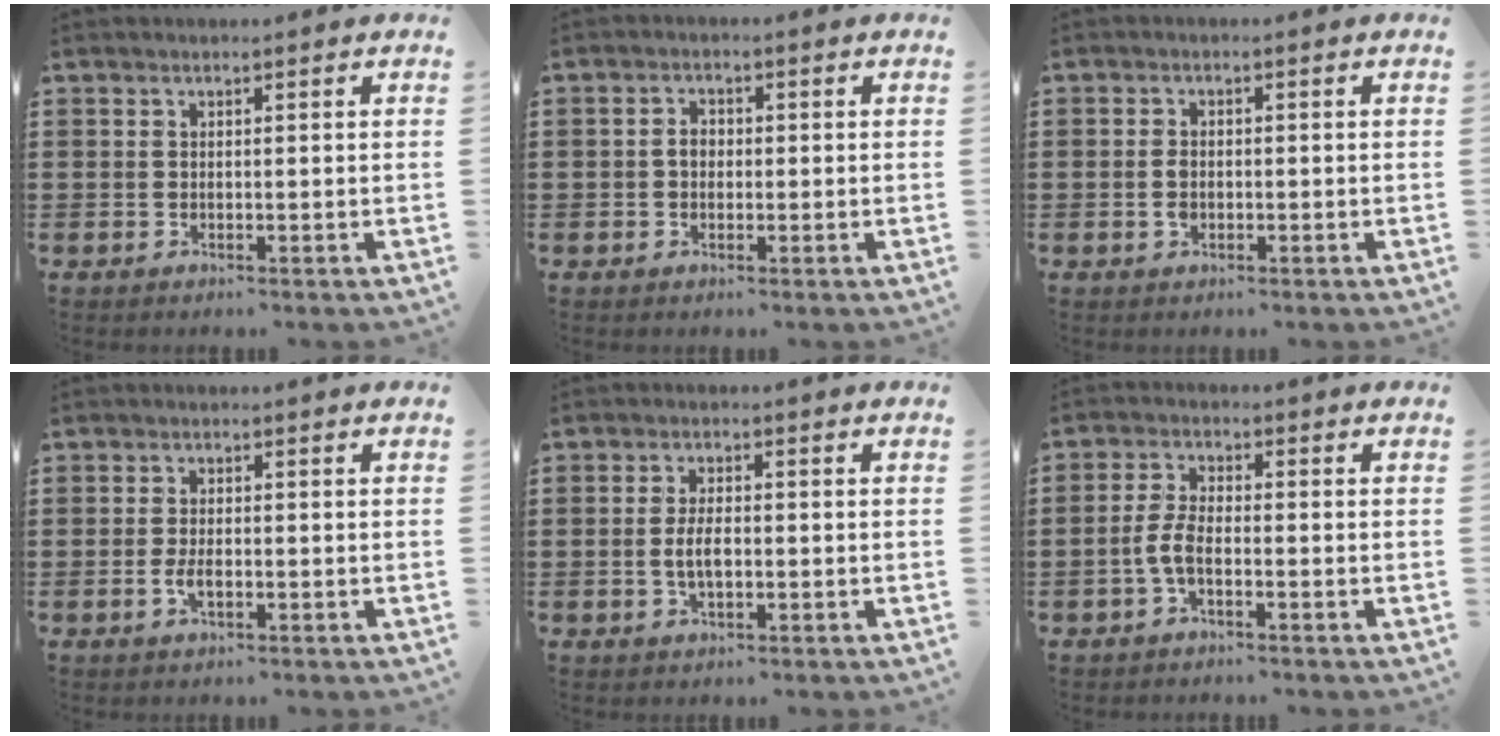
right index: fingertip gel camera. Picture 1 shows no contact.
{"total": 1.8, "force": [-0.1, 1.1, 1.4], "torque": [-0.026, 0.006, -0.004]}
{"total": 1.9, "force": [-0.4, 1.2, 1.5], "torque": [-0.036, 0.000, -0.009]}
{"total": 2.3, "force": [-0.6, 0.8, 2.1], "torque": [-0.045, -0.003, -0.012]}
{"total": 3.9, "force": [-0.5, 1.7, 3.4], "torque": [-0.078, -0.002, -0.014]}
{"total": 4.1, "force": [-1.4, 1.5, 3.5], "torque": [-0.089, -0.005, -0.034]}